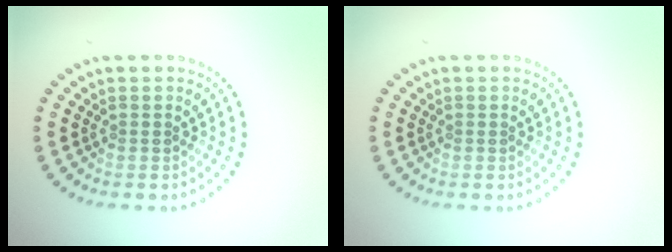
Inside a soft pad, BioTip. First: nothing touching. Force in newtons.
{"total": 0.0}